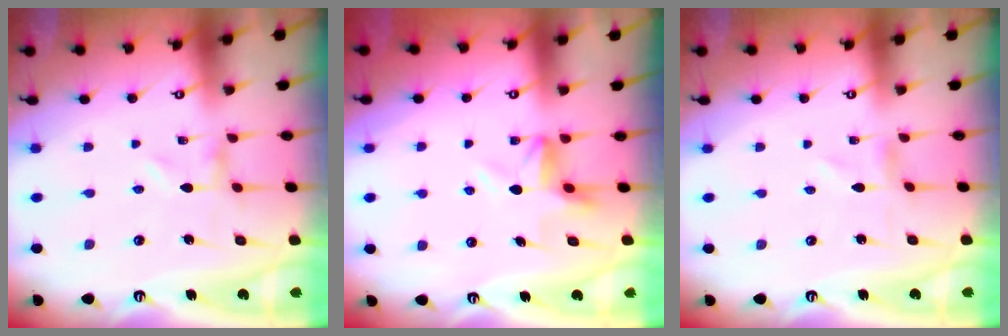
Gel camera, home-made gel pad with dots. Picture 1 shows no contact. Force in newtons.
{"total": 5.5, "press": 5.2, "slide": 1.8}
{"total": 0.0}